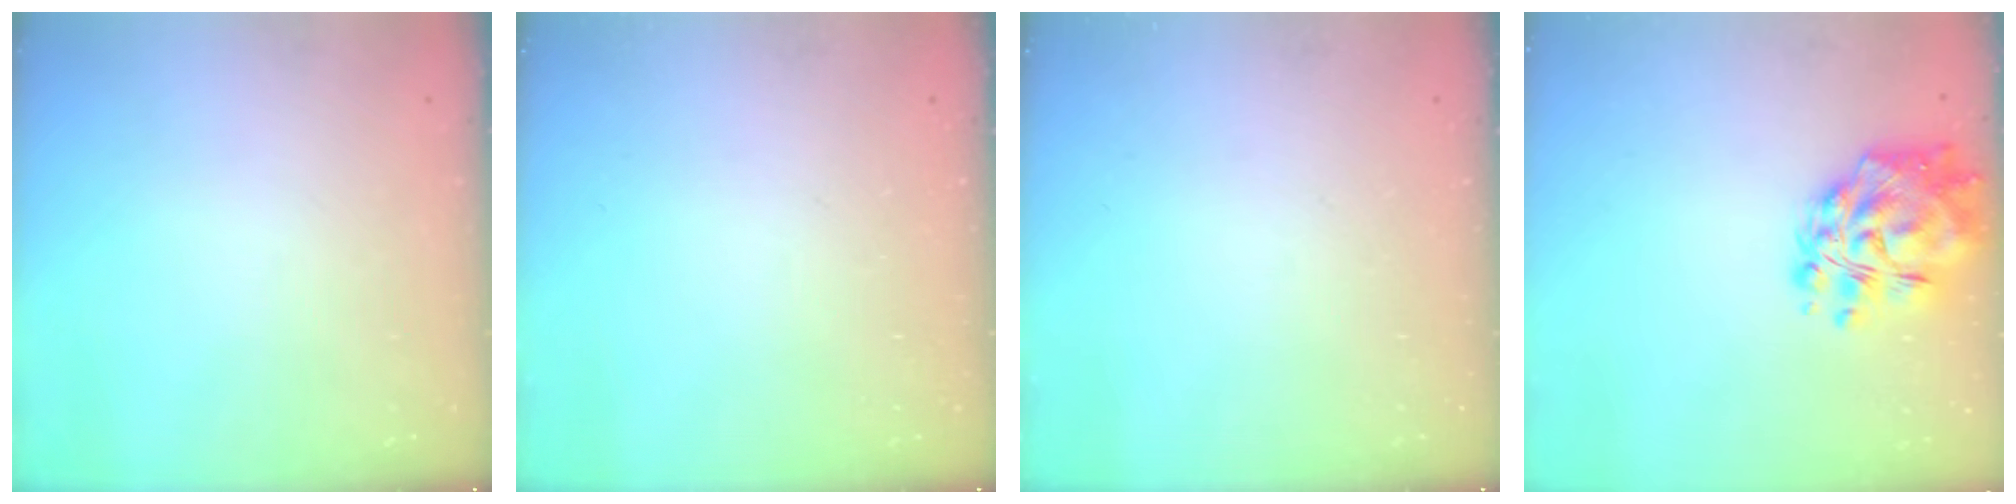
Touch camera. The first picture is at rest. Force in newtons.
{"total": 0.0}
{"total": 0.0}
{"total": 13.4, "press": 12.5, "slide": 4.7}